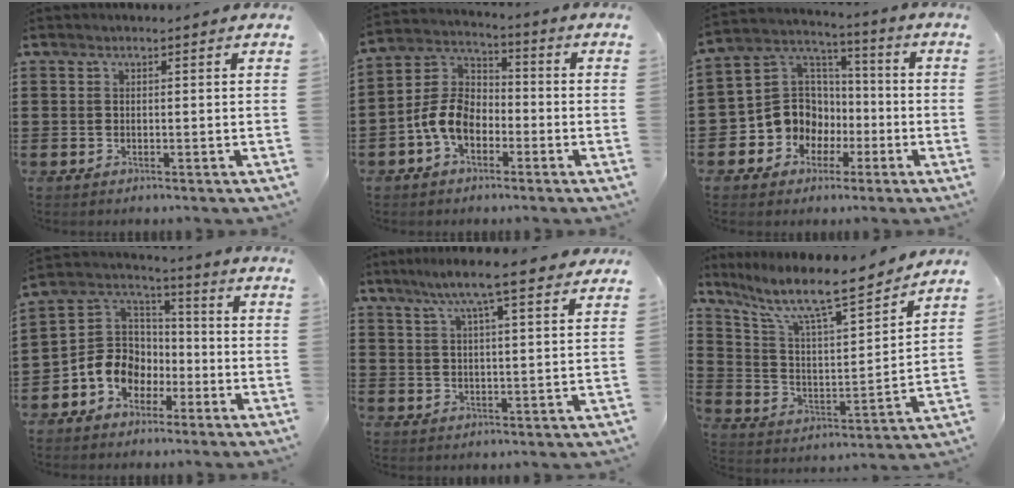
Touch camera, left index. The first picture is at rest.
{"total": 7.8, "force": [-3.3, 5.2, 4.7], "torque": [-0.131, 0.003, -0.073]}
{"total": 9.9, "force": [-2.6, 9.1, 2.7], "torque": [-0.103, 0.003, -0.048]}
{"total": 8.1, "force": [-3.1, 7.0, 2.4], "torque": [-0.085, 0.013, -0.066]}
{"total": 8.4, "force": [6.5, 0.9, 5.3], "torque": [-0.111, -0.013, 0.112]}
{"total": 10.6, "force": [8.5, 1.7, 6.1], "torque": [-0.145, -0.055, 0.138]}